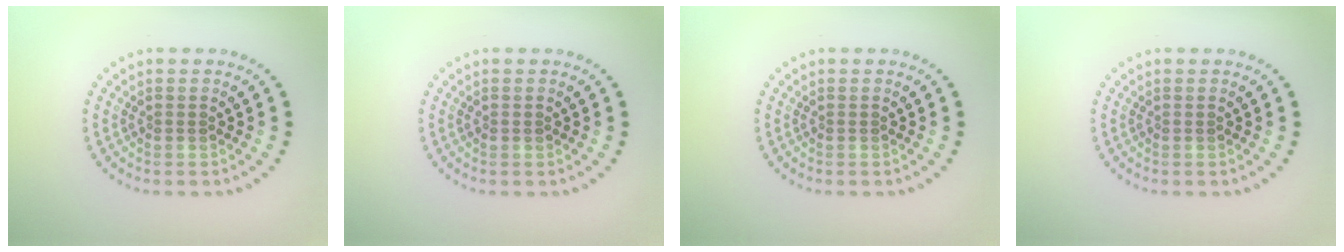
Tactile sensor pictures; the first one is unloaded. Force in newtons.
{"total": 0.5, "press": 0.5, "slide": 0.1}
{"total": 0.0}
{"total": 0.0}